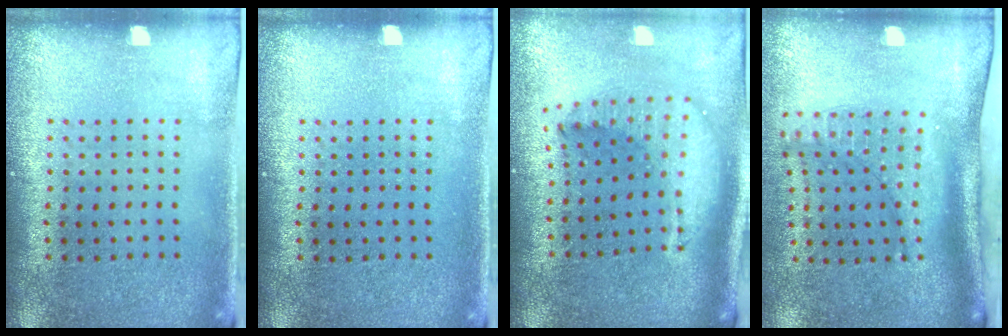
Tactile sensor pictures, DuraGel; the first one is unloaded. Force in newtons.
{"total": 0.0}
{"total": 1.9, "press": 1.5, "slide": 1.1}
{"total": 2.3, "press": 1.6, "slide": 1.6}